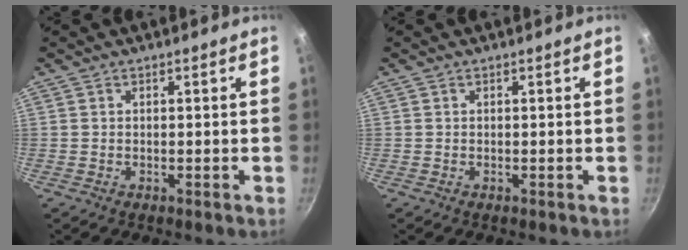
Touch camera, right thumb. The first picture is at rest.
{"total": 0.0}